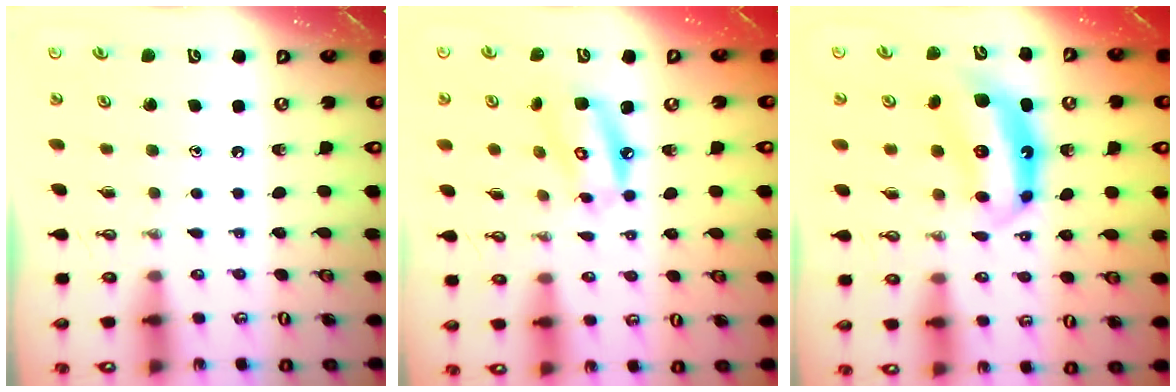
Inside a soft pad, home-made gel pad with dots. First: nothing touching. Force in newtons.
{"total": 9.7, "press": 9.7, "slide": 0.8}
{"total": 7.5, "press": 7.5, "slide": 0.7}